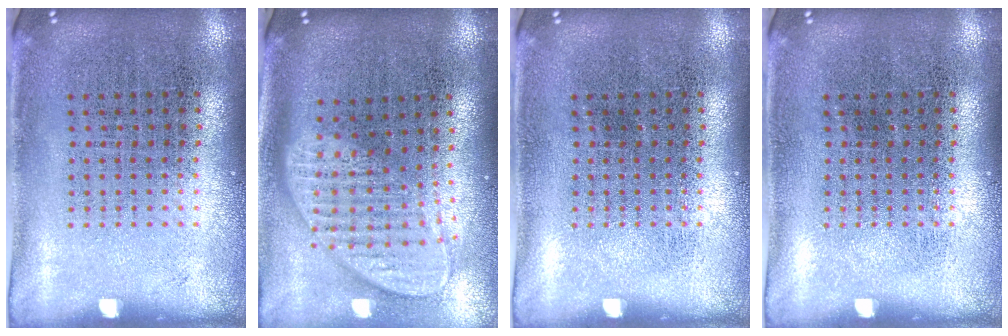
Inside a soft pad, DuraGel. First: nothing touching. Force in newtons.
{"total": 2.0, "press": 1.6, "slide": 1.2}
{"total": 0.0}
{"total": 0.0}